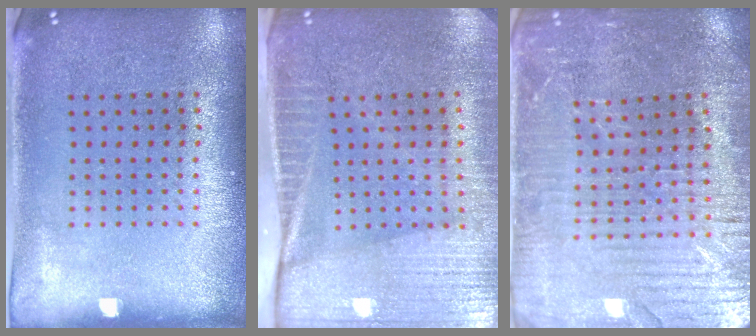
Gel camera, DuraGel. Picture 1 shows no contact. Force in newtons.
{"total": 4.0, "press": 3.5, "slide": 2.0}
{"total": 3.3, "press": 3.3, "slide": 0.6}